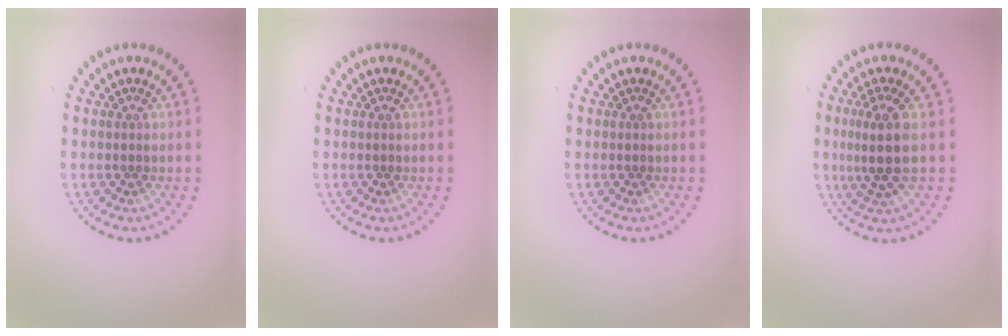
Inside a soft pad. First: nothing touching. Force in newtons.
{"total": 0.0}
{"total": 0.0}
{"total": 3.7, "press": 3.1, "slide": 2.0}